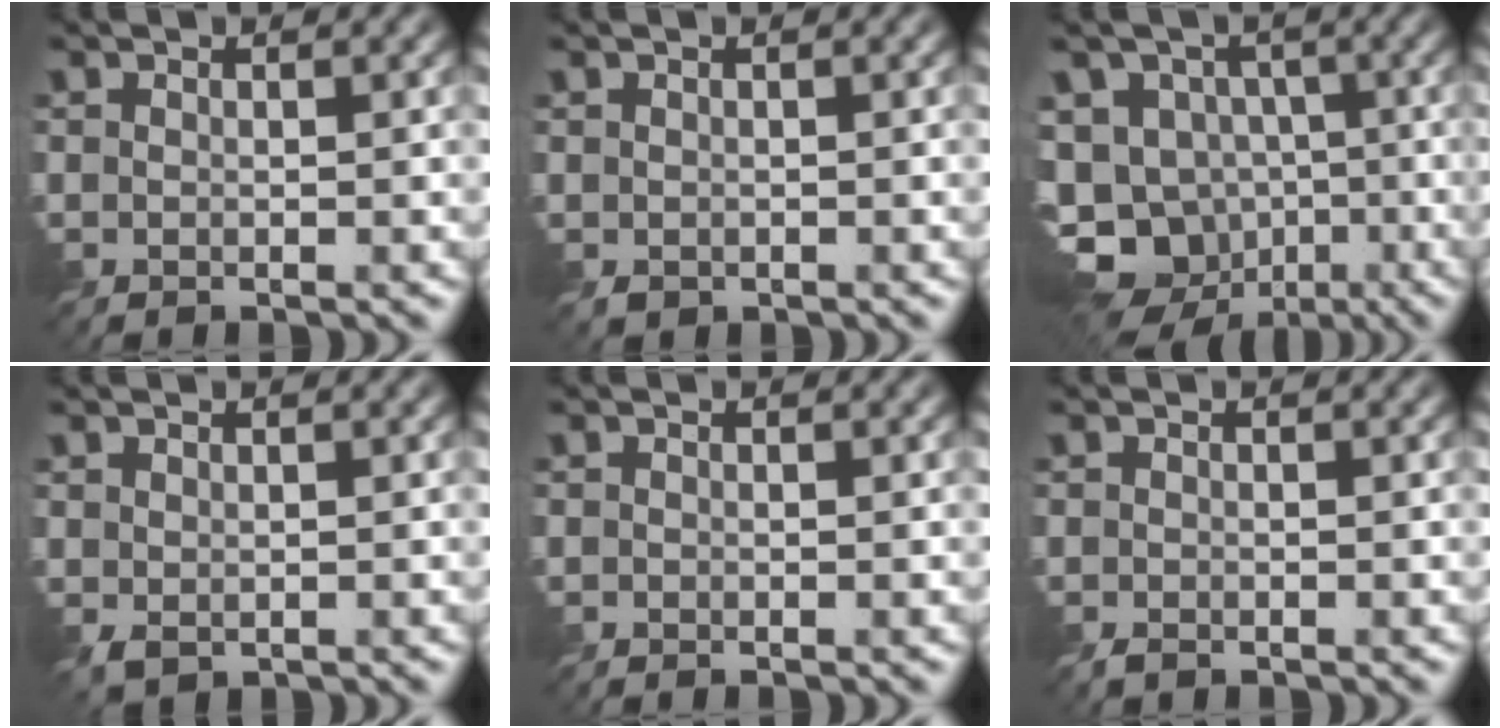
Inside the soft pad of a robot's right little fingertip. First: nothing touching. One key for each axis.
{"total": 0.6, "fx": 0.1, "fy": 0.6, "fz": 0.1, "tx": -0.001, "ty": -0.001, "tz": 0.005}
{"total": 15.0, "fx": -7.0, "fy": 11.6, "fz": 6.2, "tx": -0.132, "ty": -0.030, "tz": -0.112}
{"total": 1.0, "fx": 0.3, "fy": 0.8, "fz": 0.6, "tx": -0.012, "ty": -0.003, "tz": 0.009}
{"total": 0.0}
{"total": 0.6, "fx": -0.4, "fy": 0.5, "fz": 0.3, "tx": -0.003, "ty": 0.000, "tz": -0.005}